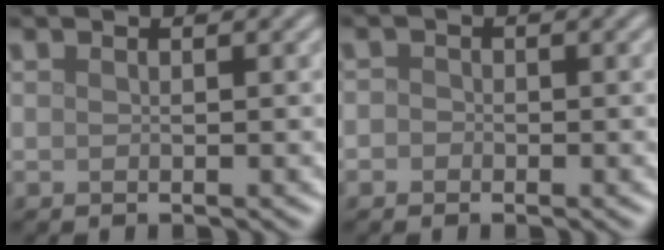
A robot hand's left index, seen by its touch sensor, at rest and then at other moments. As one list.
[{"total": 1.2, "force": [-0.1, 1.1, 0.4], "torque": [0.002, 0.001, -0.015]}]